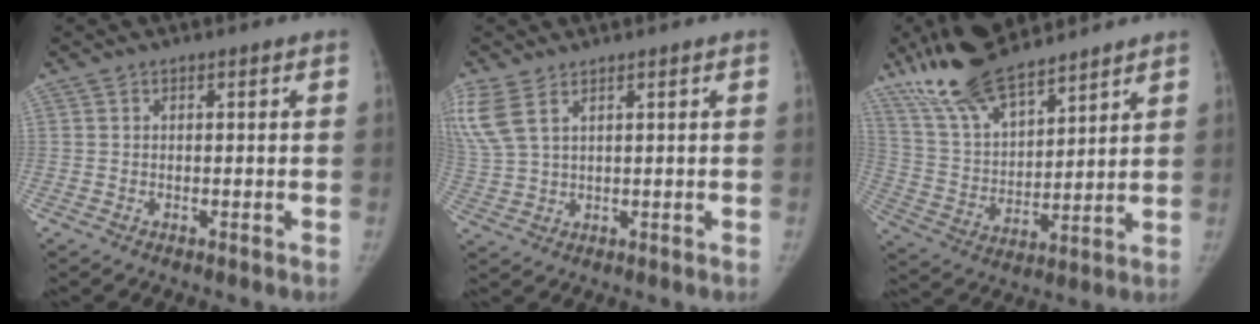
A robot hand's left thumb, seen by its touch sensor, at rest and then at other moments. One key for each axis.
{"total": 8.4, "fx": 4.3, "fy": 4.1, "fz": 5.9, "tx": -0.161, "ty": 0.003, "tz": 0.099}
{"total": 17.0, "fx": 13.4, "fy": 5.6, "fz": 8.8, "tx": -0.136, "ty": -0.057, "tz": 0.257}